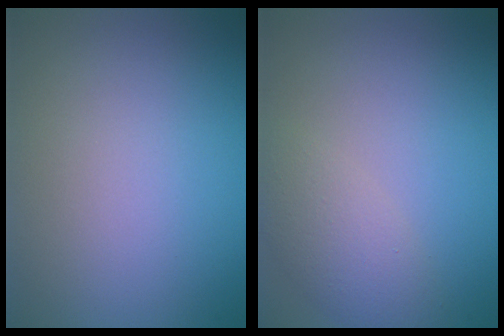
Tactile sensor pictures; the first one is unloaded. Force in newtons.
{"total": 2.9, "press": 2.9, "slide": 0.2}